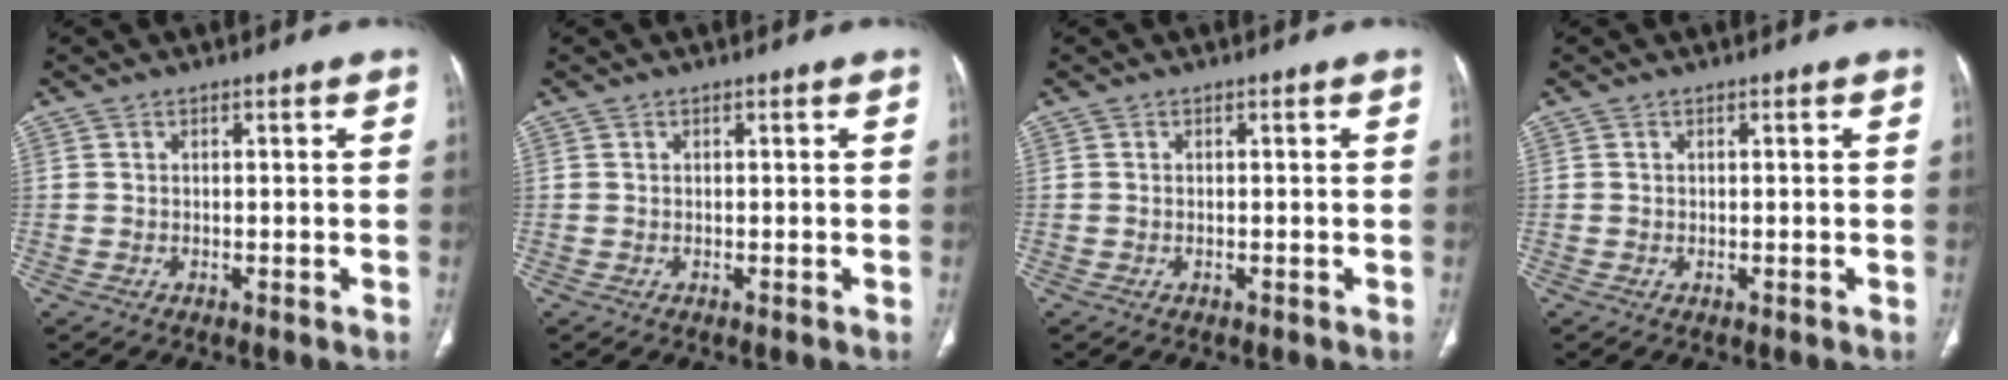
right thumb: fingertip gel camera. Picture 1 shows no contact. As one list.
[{"total": 0.0}, {"total": 0.0}, {"total": 0.0}]